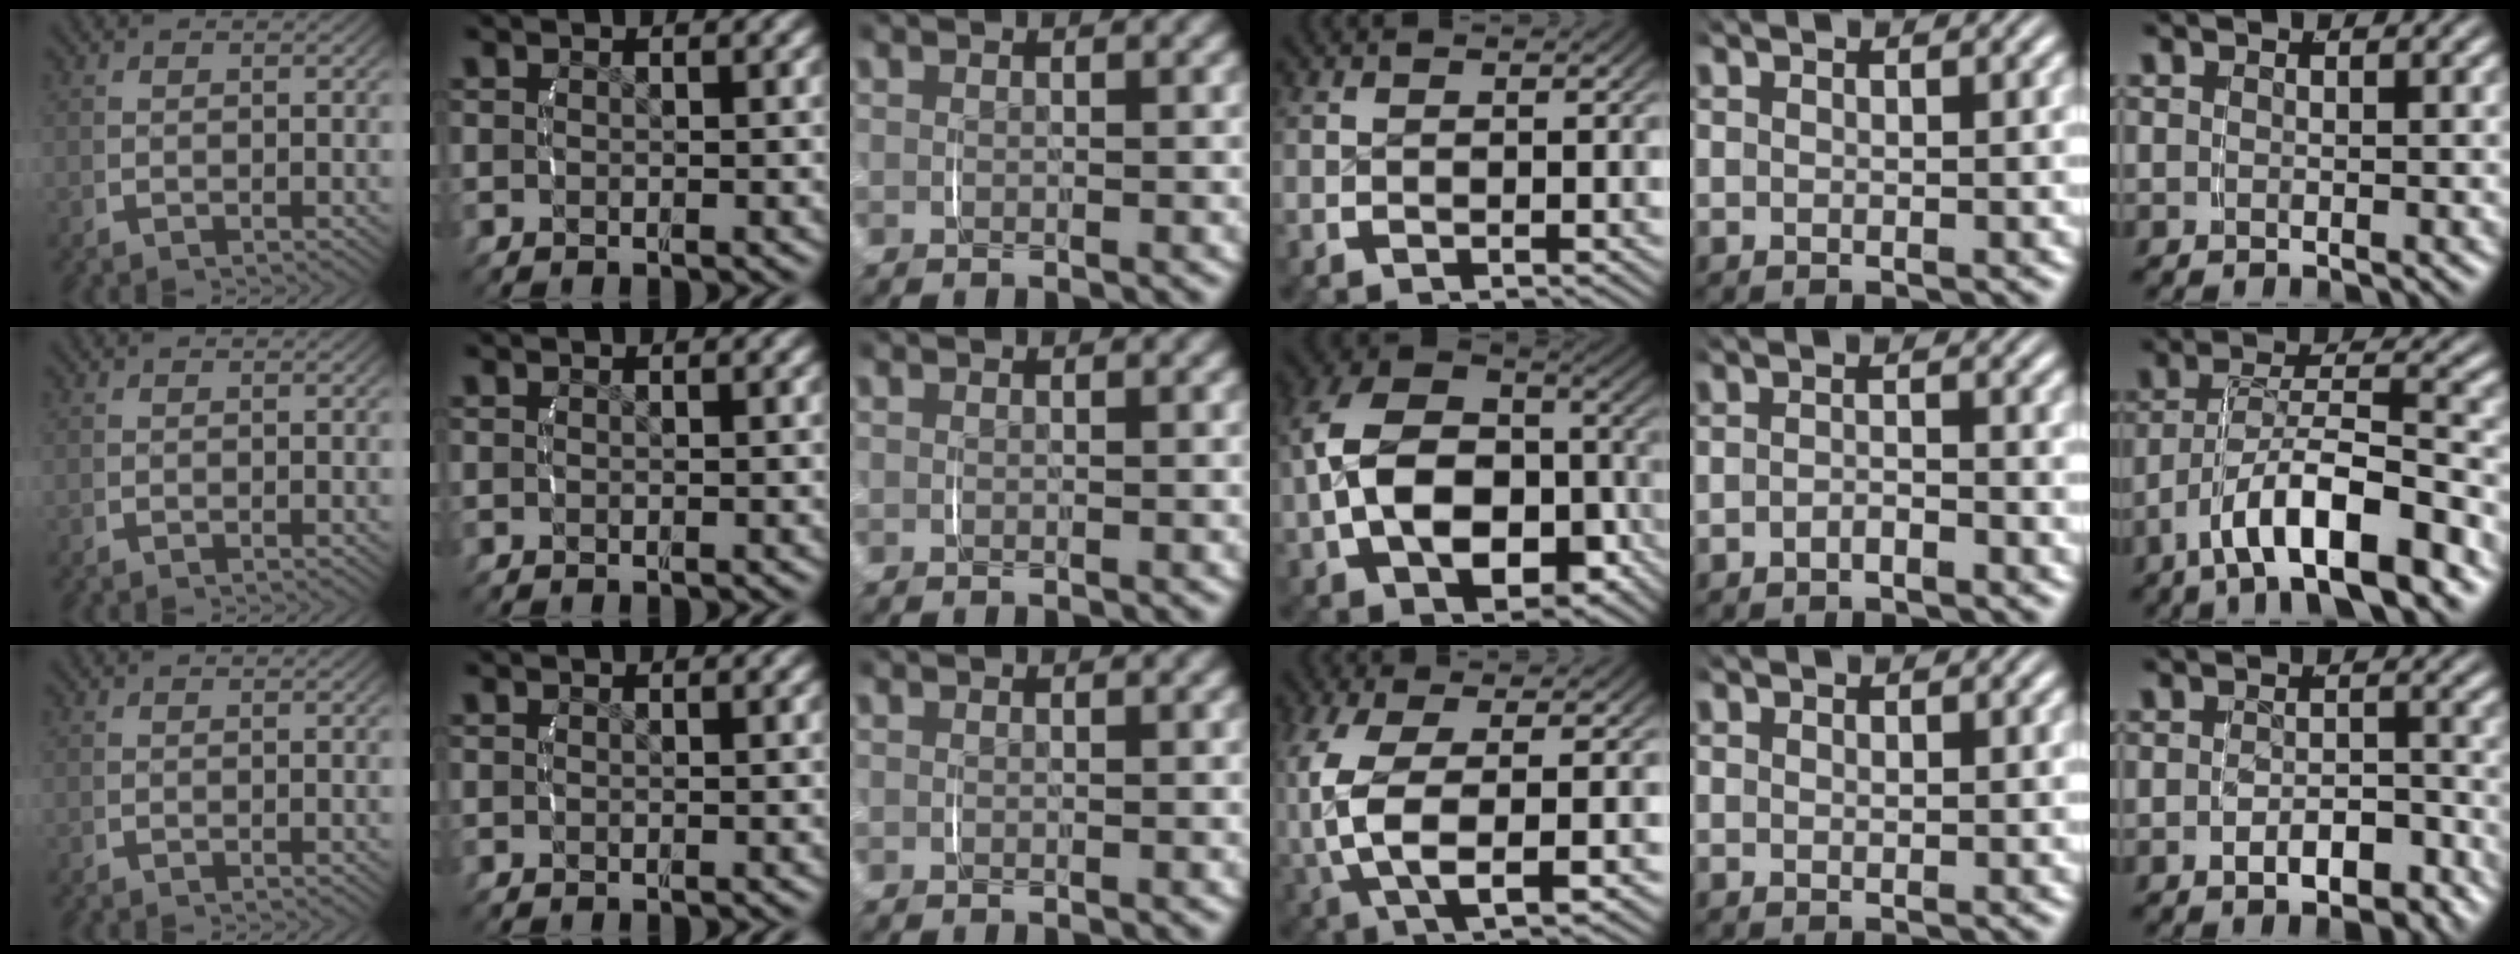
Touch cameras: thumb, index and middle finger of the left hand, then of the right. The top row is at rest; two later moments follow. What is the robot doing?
{"motion": "lift_and_place", "object": "napkin"}